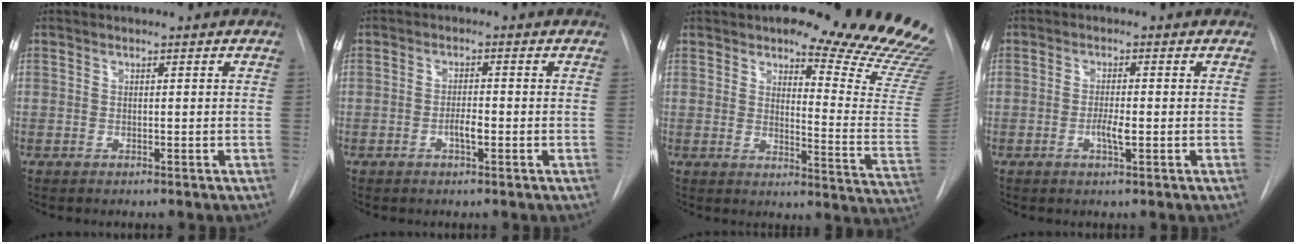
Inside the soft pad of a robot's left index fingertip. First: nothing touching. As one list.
[{"total": 2.1, "force": [-0.8, 0.5, 1.9], "torque": [-0.033, 0.002, -0.015]}, {"total": 19.3, "force": [17.0, 2.6, 8.9], "torque": [-0.098, -0.104, 0.186]}, {"total": 2.6, "force": [-0.7, 0.4, 2.4], "torque": [-0.046, -0.001, -0.013]}]